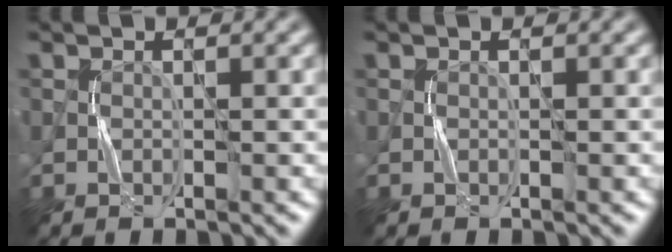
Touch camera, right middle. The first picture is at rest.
{"total": 0.0}